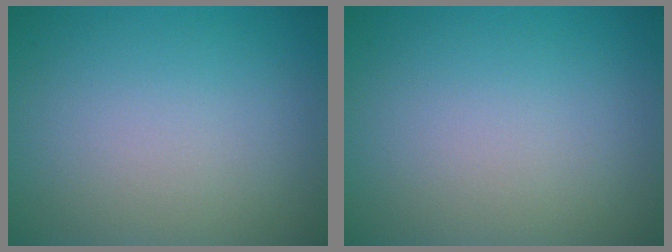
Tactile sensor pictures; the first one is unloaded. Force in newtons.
{"total": 0.0}